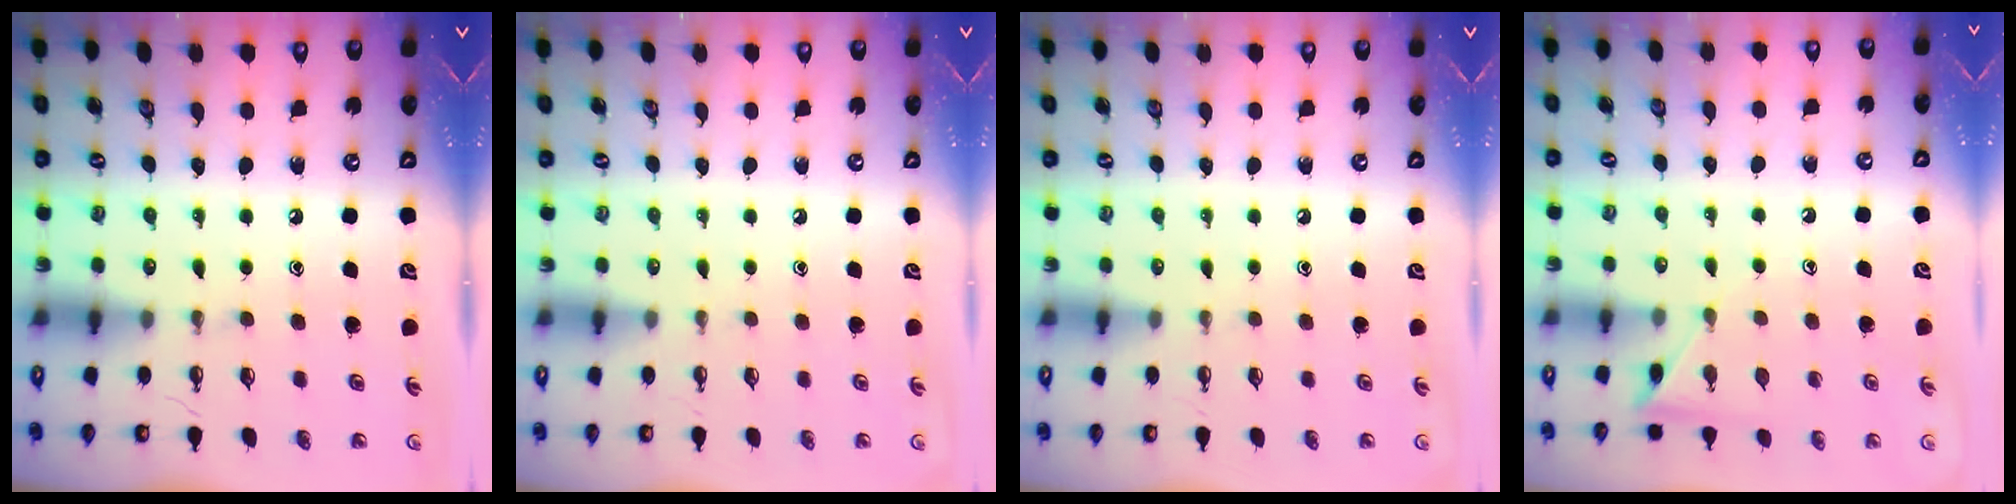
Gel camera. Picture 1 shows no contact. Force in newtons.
{"total": 0.0}
{"total": 0.0}
{"total": 5.9, "press": 5.8, "slide": 0.6}